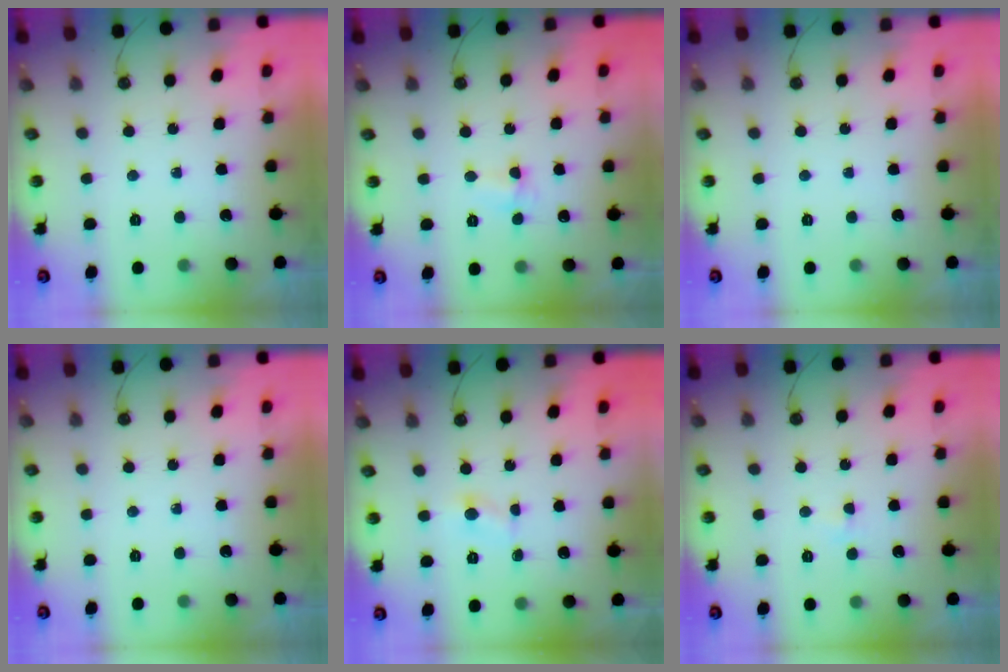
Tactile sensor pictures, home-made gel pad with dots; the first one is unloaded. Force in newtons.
{"total": 2.9, "press": 2.7, "slide": 1.0}
{"total": 0.0}
{"total": 0.0}
{"total": 2.6, "press": 2.6, "slide": 0.3}
{"total": 2.1, "press": 2.1, "slide": 0.3}